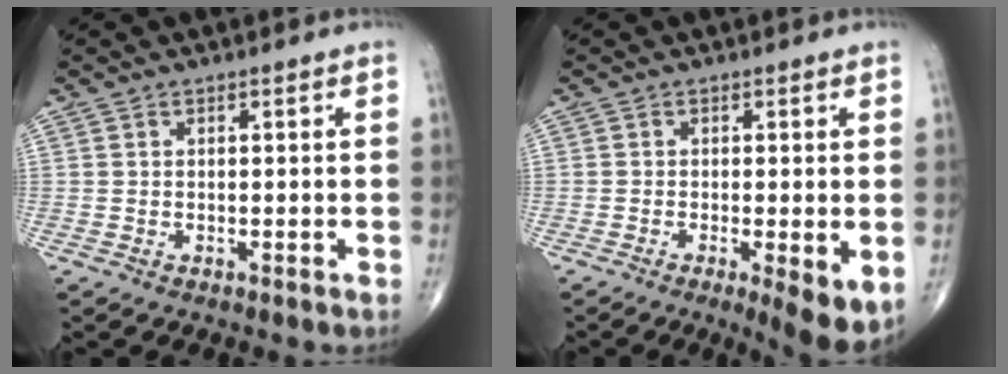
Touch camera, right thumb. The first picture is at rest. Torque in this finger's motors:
{"motor_torque": [-0.34, 0.18, 0.22, -0.13, 0.02]}